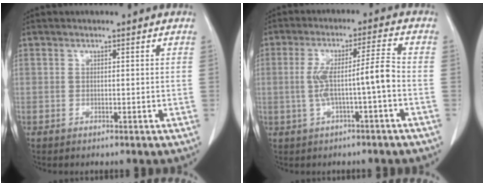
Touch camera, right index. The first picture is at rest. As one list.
[{"total": 7.2, "force": [-1.3, -0.2, 7.1], "torque": [-0.135, 0.024, -0.016]}]